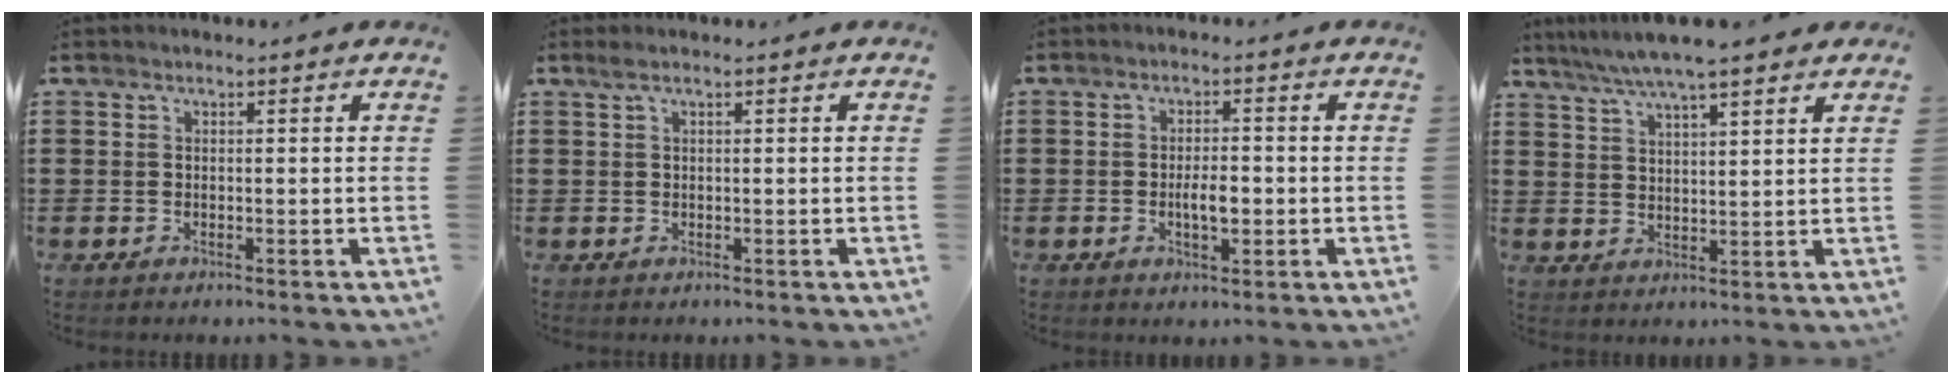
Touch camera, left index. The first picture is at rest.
{"total": 0.9, "force": [0.4, 0.0, 0.8], "torque": [-0.015, 0.001, 0.007]}
{"total": 3.7, "force": [-0.6, 1.4, 3.4], "torque": [-0.055, 0.000, -0.012]}
{"total": 5.7, "force": [4.8, 0.4, 3.1], "torque": [-0.074, -0.012, 0.083]}